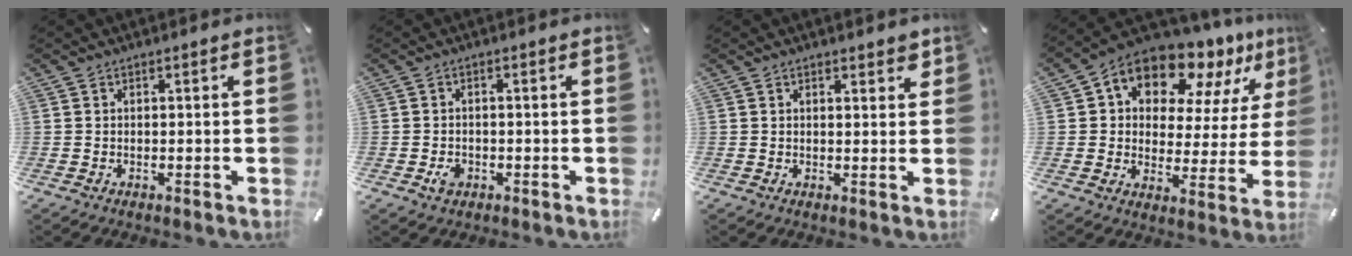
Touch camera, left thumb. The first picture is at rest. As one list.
[{"total": 2.4, "force": [-0.9, 1.9, 1.2], "torque": [-0.028, 0.001, -0.016]}, {"total": 2.1, "force": [1.6, 1.0, 1.0], "torque": [-0.005, -0.005, 0.025]}, {"total": 13.6, "force": [10.9, 6.6, 4.7], "torque": [-0.095, -0.094, 0.194]}]